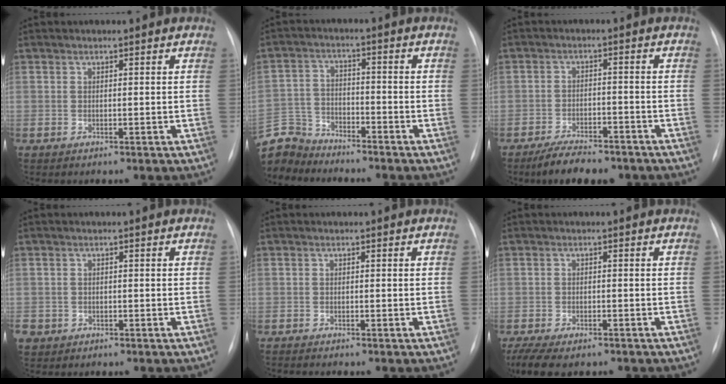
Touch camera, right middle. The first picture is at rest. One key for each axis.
{"total": 9.7, "fx": -9.3, "fy": 2.8, "fz": 0.2, "tx": -0.017, "ty": 0.013, "tz": -0.183}
{"total": 7.7, "fx": -6.1, "fy": 2.6, "fz": 3.7, "tx": -0.065, "ty": -0.008, "tz": -0.097}
{"total": 3.8, "fx": -2.2, "fy": 3.0, "fz": 0.9, "tx": -0.022, "ty": 0.003, "tz": -0.040}
{"total": 1.8, "fx": -1.6, "fy": 0.0, "fz": 0.8, "tx": -0.011, "ty": -0.002, "tz": -0.022}
{"total": 9.8, "fx": -7.5, "fy": 3.7, "fz": 5.0, "tx": -0.103, "ty": -0.009, "tz": -0.109}